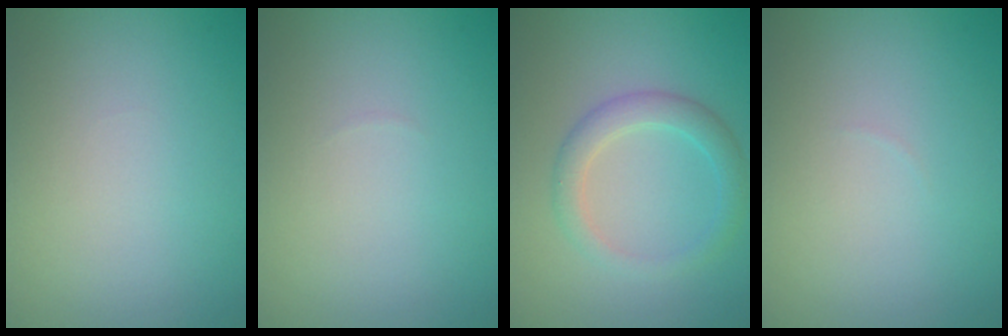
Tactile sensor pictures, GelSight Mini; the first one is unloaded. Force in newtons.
{"total": 0.0}
{"total": 2.7, "press": 2.7, "slide": 0.1}
{"total": 0.0}